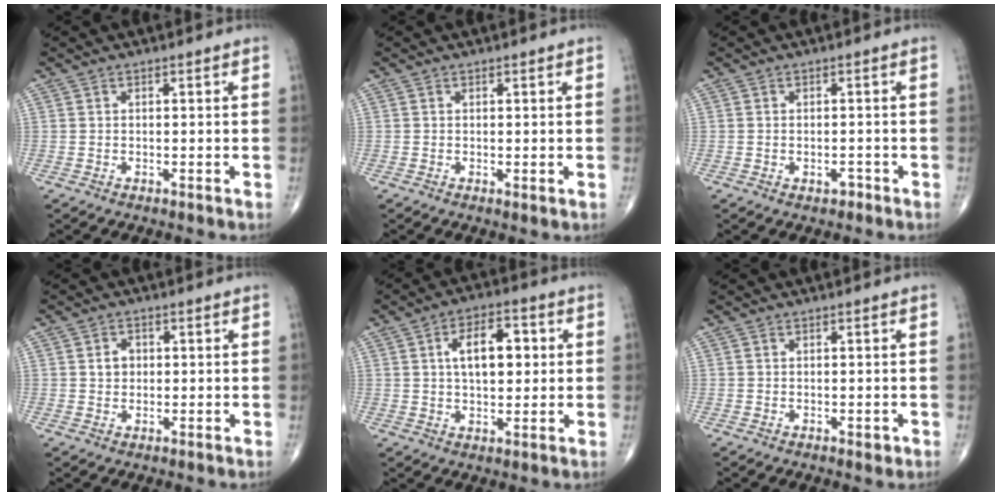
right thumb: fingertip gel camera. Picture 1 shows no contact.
{"total": 0.7, "force": [0.0, 0.2, 0.6], "torque": [-0.014, -0.004, 0.000]}
{"total": 1.5, "force": [-0.8, 1.0, 0.9], "torque": [-0.011, 0.007, -0.010]}
{"total": 2.7, "force": [0.4, 2.3, 1.3], "torque": [-0.009, 0.003, 0.006]}
{"total": 10.1, "force": [1.9, 5.5, 8.3], "torque": [-0.109, 0.008, 0.030]}
{"total": 1.0, "force": [-0.3, 0.7, 0.6], "torque": [-0.003, 0.000, -0.003]}